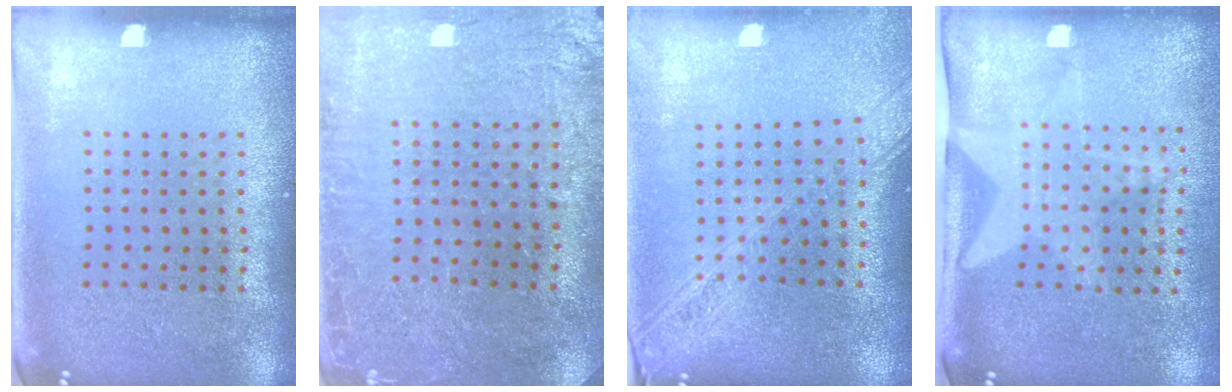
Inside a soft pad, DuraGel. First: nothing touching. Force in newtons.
{"total": 1.1, "press": 1.1, "slide": 0.1}
{"total": 2.3, "press": 1.9, "slide": 1.2}
{"total": 1.7, "press": 1.5, "slide": 0.7}